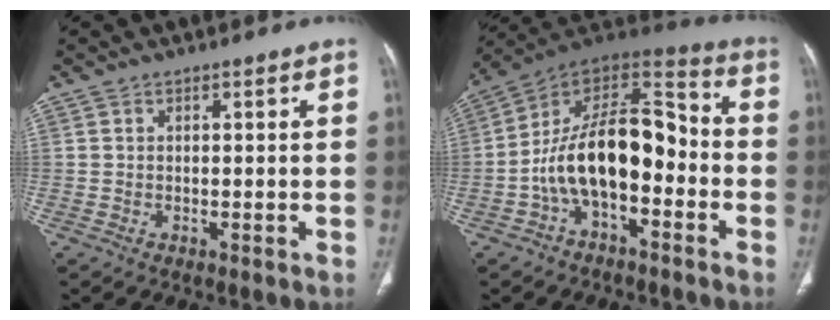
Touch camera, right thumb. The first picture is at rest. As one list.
[{"total": 18.1, "force": [-4.1, 9.6, 14.8], "torque": [-0.229, 0.074, -0.075]}]